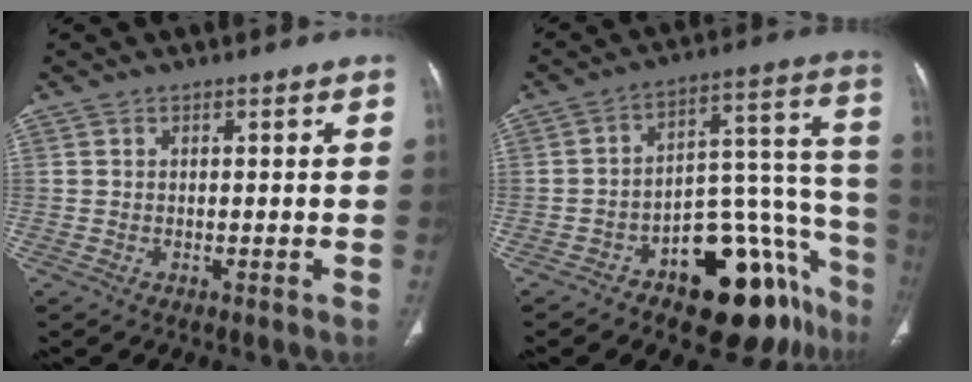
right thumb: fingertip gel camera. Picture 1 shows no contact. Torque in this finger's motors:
{"motor_torque": [3.41, 1.60, 1.28, -1.13, 0.15]}